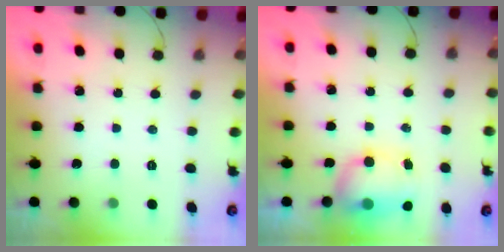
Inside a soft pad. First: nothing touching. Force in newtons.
{"total": 7.0, "press": 7.0, "slide": 1.1}